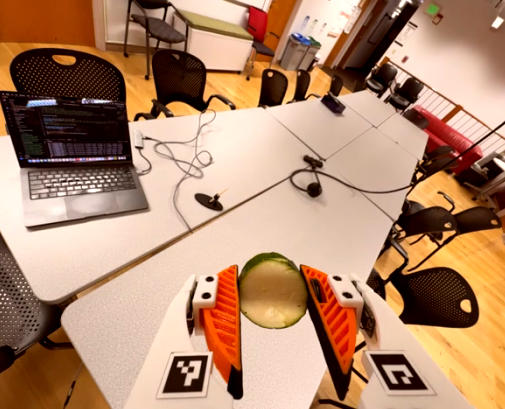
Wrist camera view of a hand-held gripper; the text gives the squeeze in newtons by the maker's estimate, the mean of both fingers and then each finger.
{"total": 9.1, "left": 9.2, "right": 8.9}